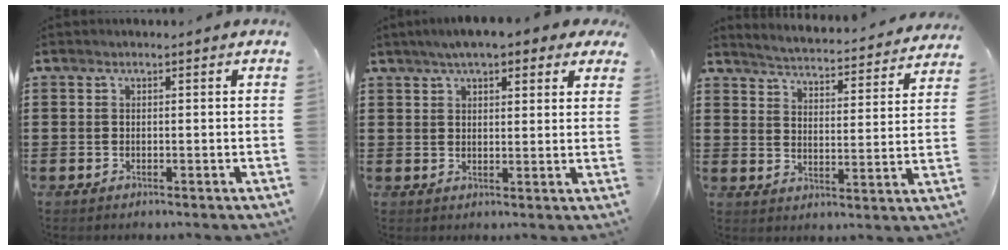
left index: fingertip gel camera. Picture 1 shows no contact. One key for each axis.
{"total": 5.1, "fx": 4.1, "fy": 1.3, "fz": 2.8, "tx": -0.067, "ty": 0.001, "tz": 0.073}
{"total": 3.6, "fx": 3.5, "fy": -0.5, "fz": 0.3, "tx": -0.030, "ty": -0.038, "tz": 0.053}